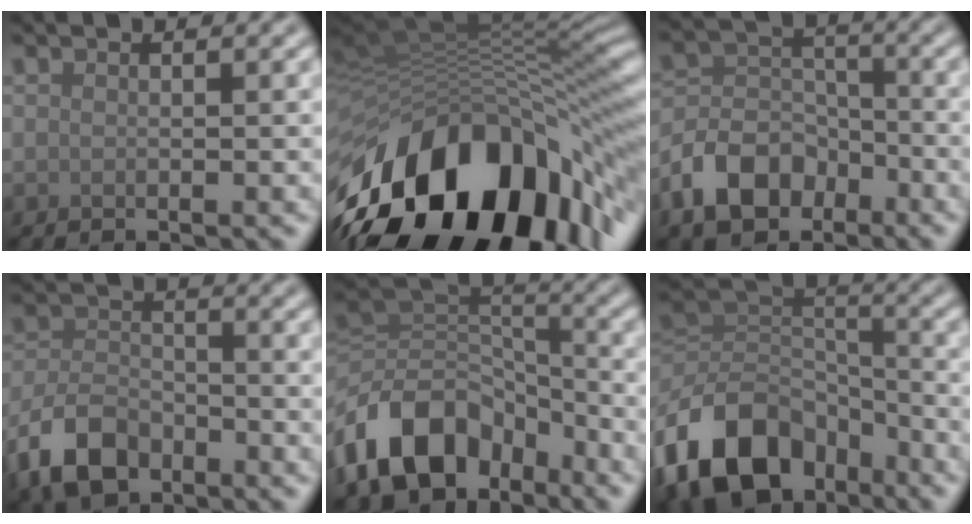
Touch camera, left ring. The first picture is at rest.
{"total": 17.1, "force": [-5.8, 9.4, 13.1], "torque": [-0.220, -0.007, -0.097]}
{"total": 6.6, "force": [-3.8, 4.4, 3.1], "torque": [-0.055, 0.001, -0.085]}
{"total": 5.9, "force": [-3.7, 3.5, 3.1], "torque": [-0.061, -0.001, -0.080]}
{"total": 11.6, "force": [-6.4, 7.5, 6.0], "torque": [-0.108, 0.006, -0.129]}
{"total": 12.7, "force": [-7.3, 8.0, 6.5], "torque": [-0.131, 0.001, -0.142]}